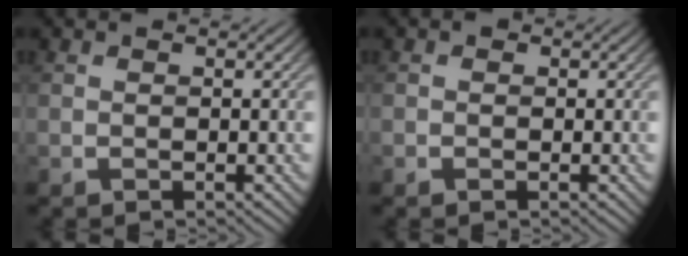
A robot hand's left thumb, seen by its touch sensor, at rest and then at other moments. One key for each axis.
{"total": 0.7, "fx": -0.2, "fy": 0.6, "fz": 0.2, "tx": -0.003, "ty": -0.004, "tz": -0.006}